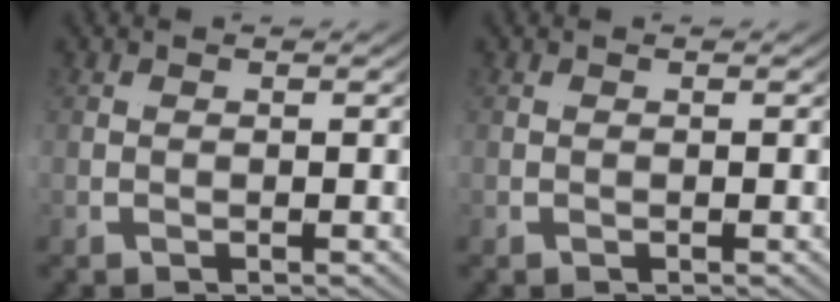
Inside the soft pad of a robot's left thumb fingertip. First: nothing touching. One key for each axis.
{"total": 0.0}